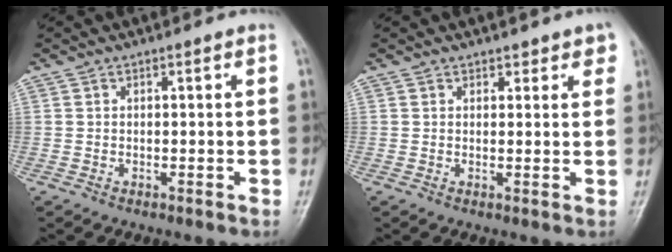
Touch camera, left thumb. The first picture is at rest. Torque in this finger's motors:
{"motor_torque": [-0.21, 0.09, -0.28, -0.30, 0.01]}